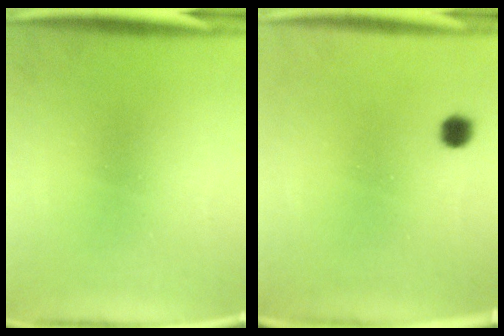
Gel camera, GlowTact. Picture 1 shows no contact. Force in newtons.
{"total": 2.6}